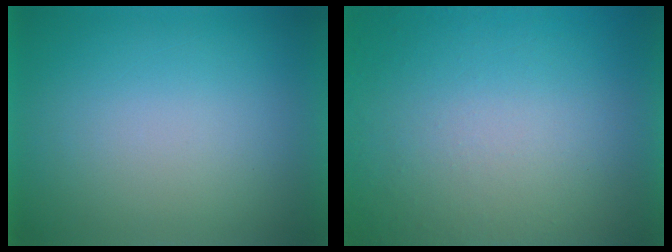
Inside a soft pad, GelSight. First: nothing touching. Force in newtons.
{"total": 8.3}